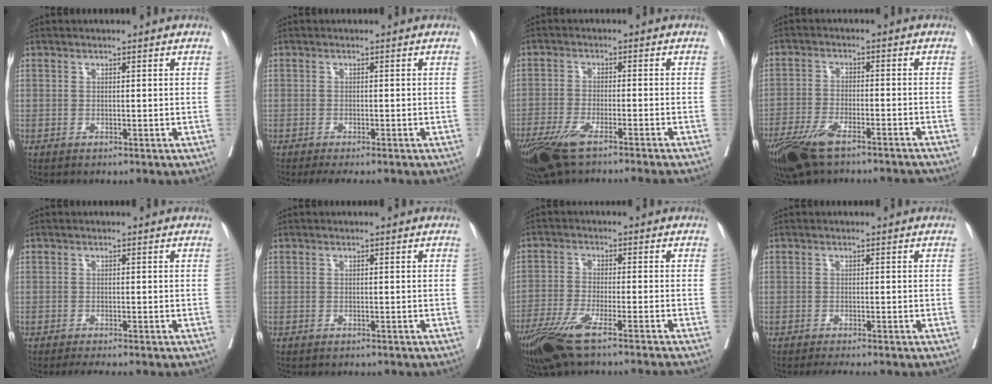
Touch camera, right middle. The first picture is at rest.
{"total": 4.6, "force": [-3.9, 0.9, 2.3], "torque": [-0.024, -0.010, -0.057]}
{"total": 11.8, "force": [-9.4, 0.3, 7.2], "torque": [-0.122, -0.029, -0.155]}
{"total": 12.5, "force": [-10.0, 2.6, 7.0], "torque": [-0.133, -0.018, -0.166]}
{"total": 2.8, "force": [-2.4, -0.1, 1.4], "torque": [-0.016, -0.007, -0.037]}
{"total": 1.2, "force": [-1.1, 0.4, 0.3], "torque": [-0.007, -0.002, -0.017]}
{"total": 10.9, "force": [-8.1, -0.6, 7.2], "torque": [-0.124, -0.031, -0.138]}
{"total": 2.5, "force": [-2.2, -0.2, 1.2], "torque": [-0.013, -0.006, -0.034]}